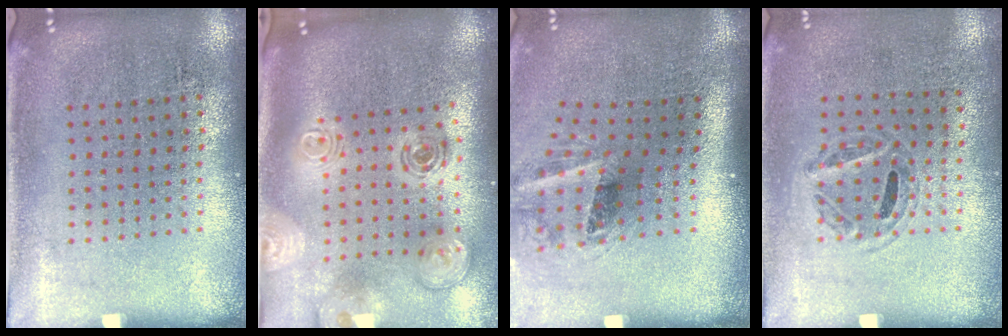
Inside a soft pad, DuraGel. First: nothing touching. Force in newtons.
{"total": 2.3, "press": 1.8, "slide": 1.5}
{"total": 1.6, "press": 1.2, "slide": 1.0}
{"total": 1.0, "press": 0.7, "slide": 0.7}